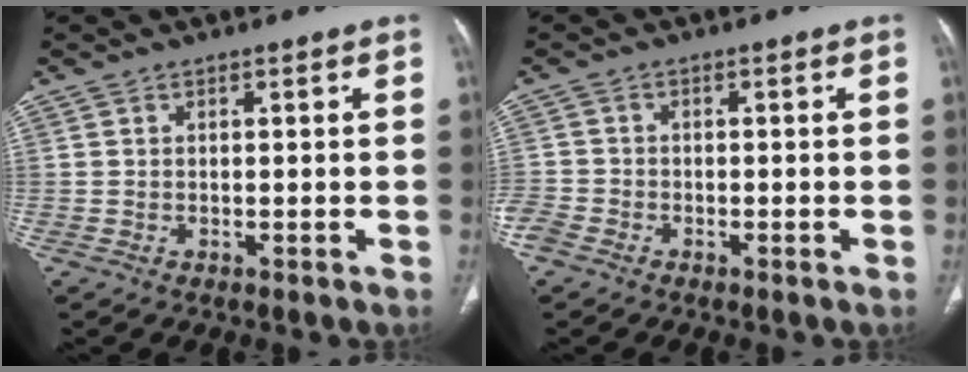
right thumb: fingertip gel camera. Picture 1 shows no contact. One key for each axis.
{"total": 3.5, "fx": -2.1, "fy": 2.5, "fz": 1.2, "tx": -0.028, "ty": 0.010, "tz": -0.043}